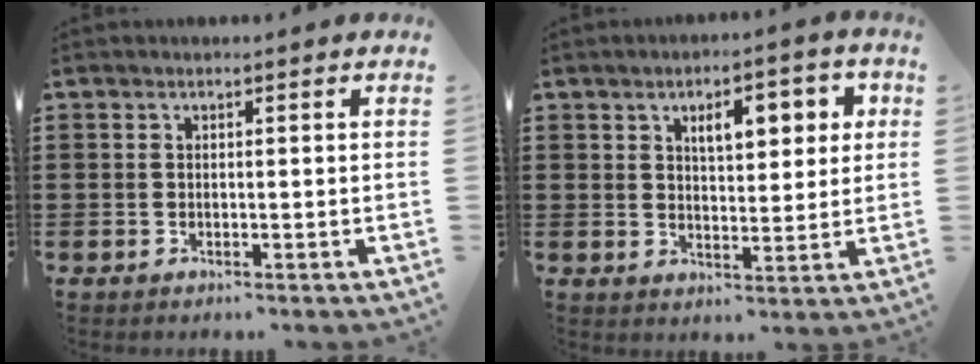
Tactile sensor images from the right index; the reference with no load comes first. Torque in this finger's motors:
{"motor_torque": [0.51, -0.28, 0.26, 0.10]}